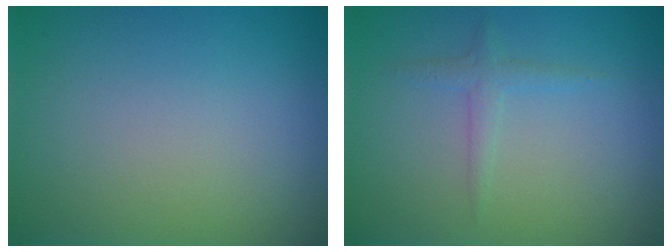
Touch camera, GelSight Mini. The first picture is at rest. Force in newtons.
{"total": 1.3, "press": 1.3, "slide": 0.0}